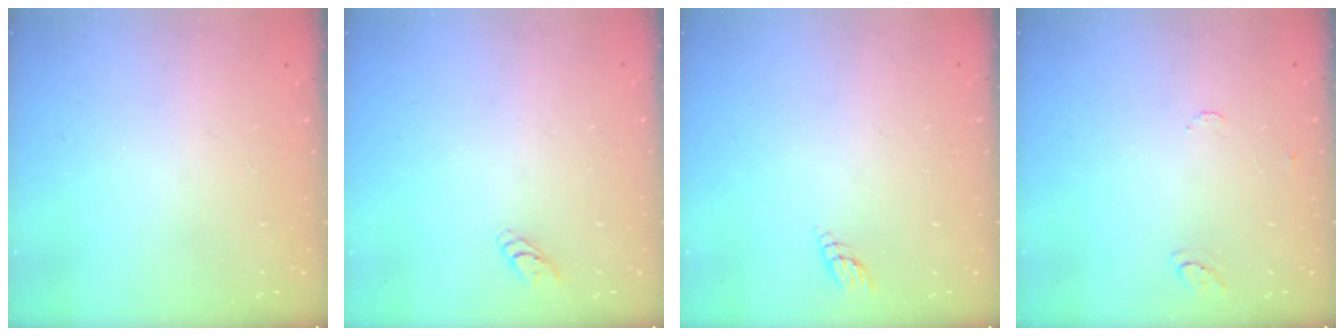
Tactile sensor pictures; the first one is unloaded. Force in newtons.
{"total": 2.8, "press": 2.8, "slide": 0.3}
{"total": 2.9, "press": 2.9, "slide": 0.3}
{"total": 6.3, "press": 6.3, "slide": 0.6}